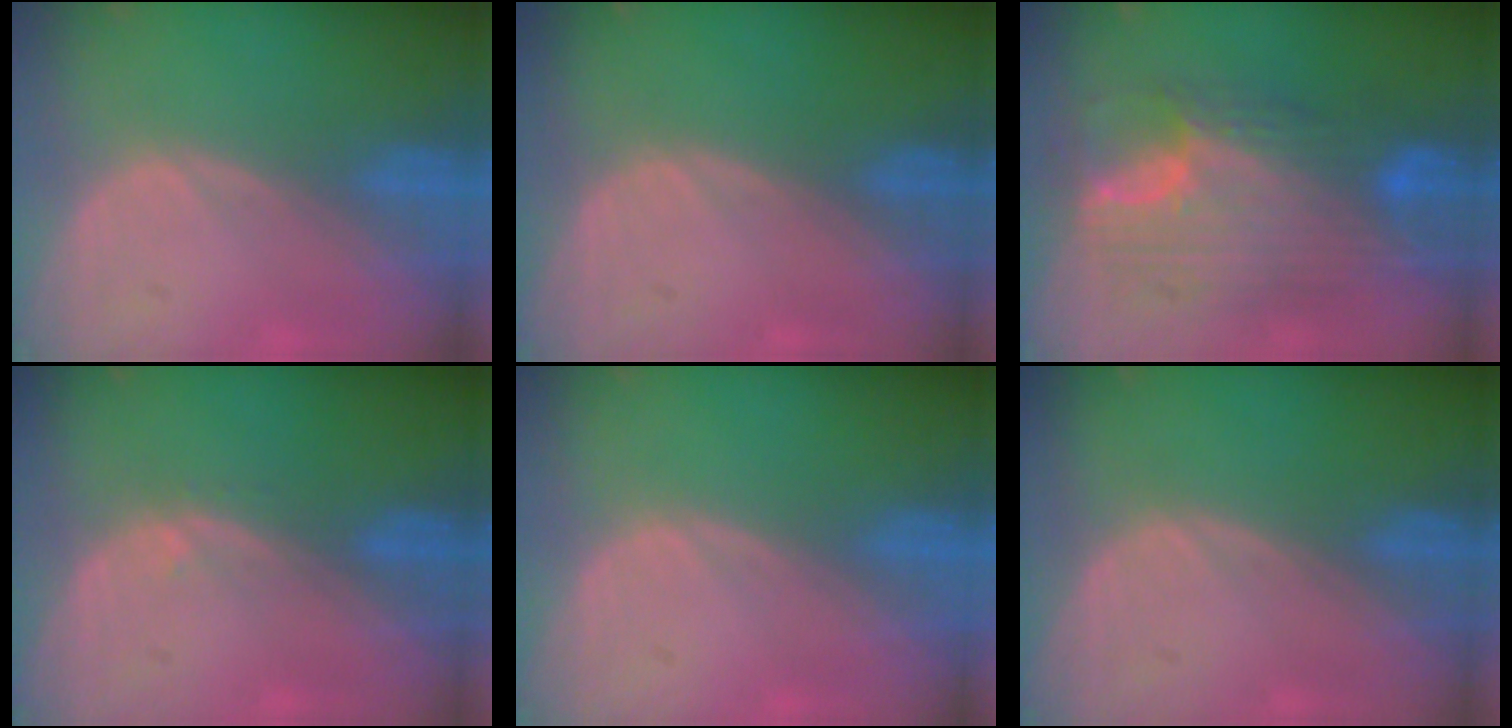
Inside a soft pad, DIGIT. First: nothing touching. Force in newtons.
{"total": 0.0}
{"total": 11.9, "press": 11.8, "slide": 1.0}
{"total": 0.7, "press": 0.7, "slide": 0.2}
{"total": 0.0}
{"total": 0.0}